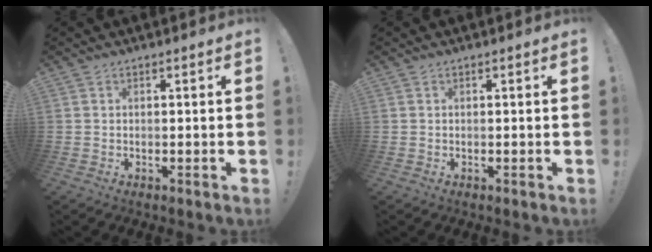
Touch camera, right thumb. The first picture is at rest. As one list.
[{"total": 0.0}]